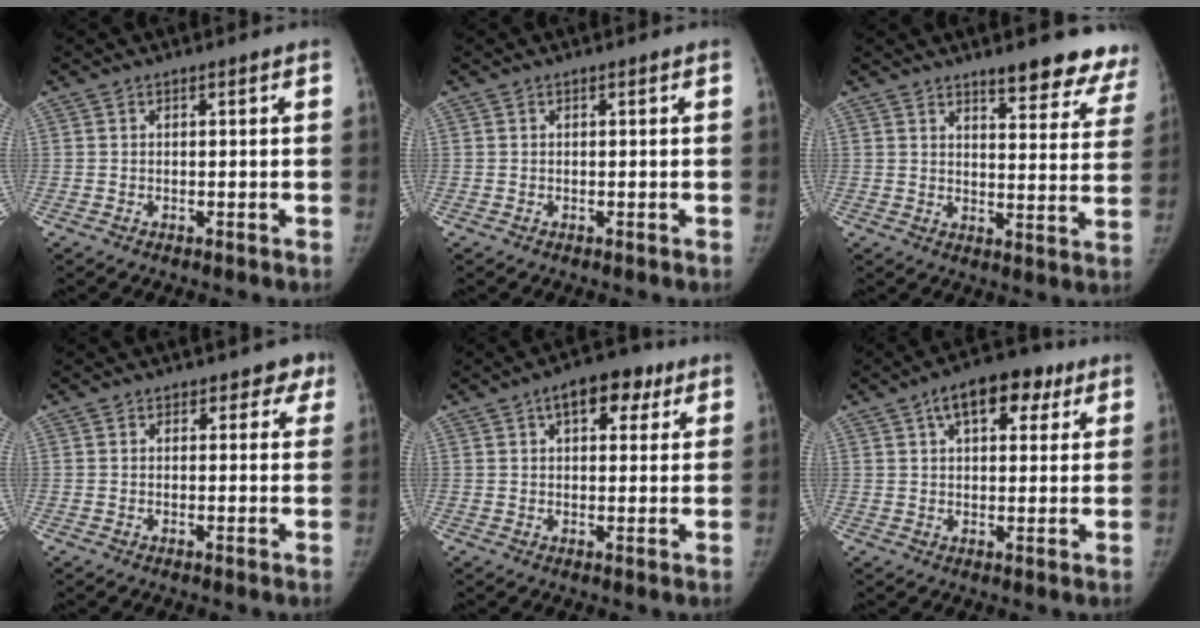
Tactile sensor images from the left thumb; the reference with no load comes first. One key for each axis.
{"total": 0.0}
{"total": 14.3, "fx": 11.4, "fy": 4.2, "fz": 7.5, "tx": -0.040, "ty": -0.069, "tz": 0.128}
{"total": 3.2, "fx": 2.0, "fy": 2.3, "fz": 0.7, "tx": 0.034, "ty": -0.007, "tz": 0.014}
{"total": 8.7, "fx": 4.1, "fy": 4.9, "fz": 5.9, "tx": -0.051, "ty": 0.002, "tz": 0.052}
{"total": 11.3, "fx": 5.4, "fy": 6.1, "fz": 7.8, "tx": -0.081, "ty": 0.004, "tz": 0.076}